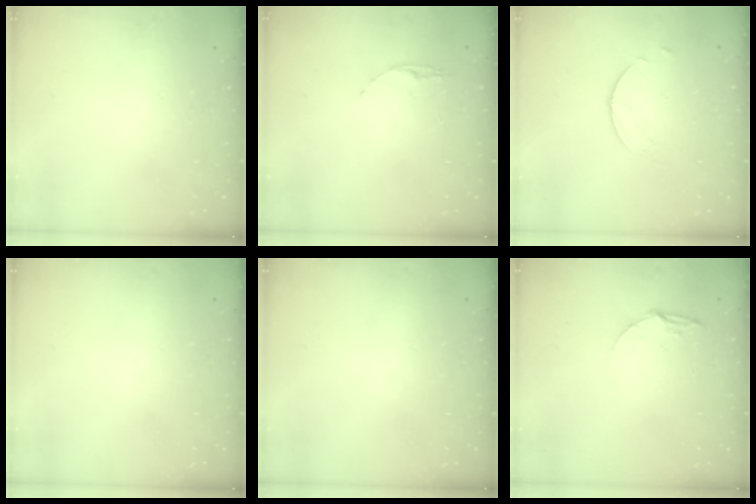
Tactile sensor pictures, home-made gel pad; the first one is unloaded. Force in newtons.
{"total": 4.5, "press": 4.4, "slide": 0.4}
{"total": 0.9, "press": 0.9, "slide": 0.2}
{"total": 0.0}
{"total": 0.0}
{"total": 5.3, "press": 5.3, "slide": 0.5}